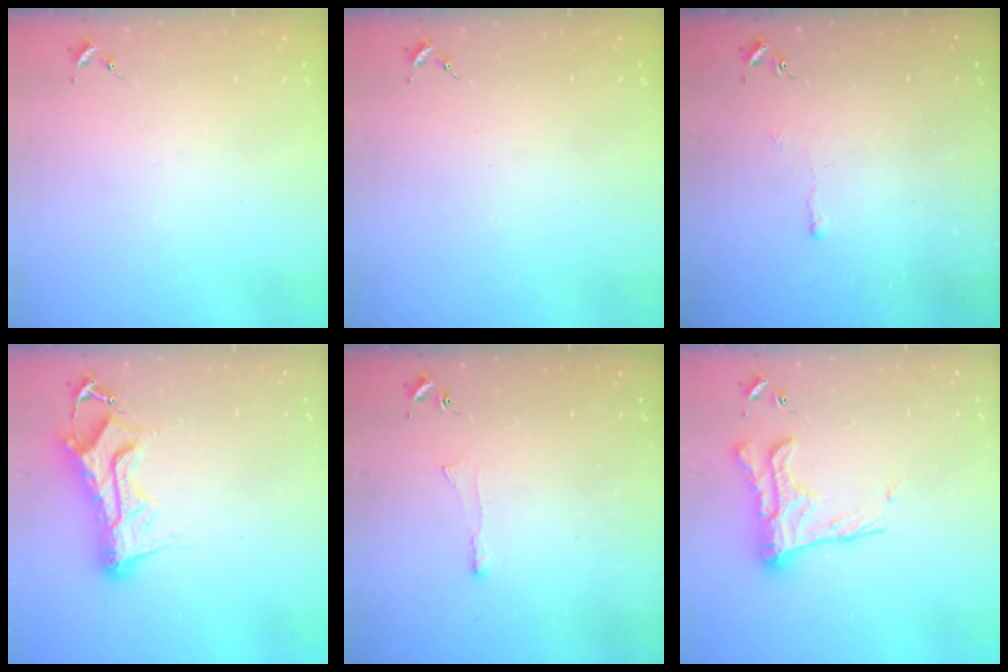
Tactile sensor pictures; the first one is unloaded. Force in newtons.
{"total": 0.0}
{"total": 2.8, "press": 2.8, "slide": 0.6}
{"total": 13.8, "press": 13.8, "slide": 1.2}
{"total": 4.5, "press": 4.5, "slide": 0.3}
{"total": 17.9, "press": 17.9, "slide": 0.9}